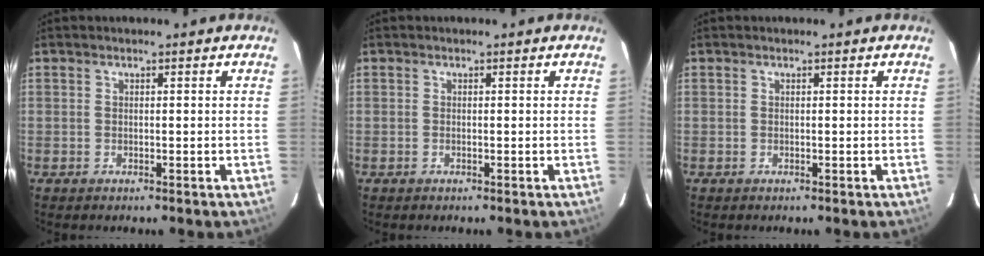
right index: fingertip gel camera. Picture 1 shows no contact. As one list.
[{"total": 0.0}, {"total": 0.0}]